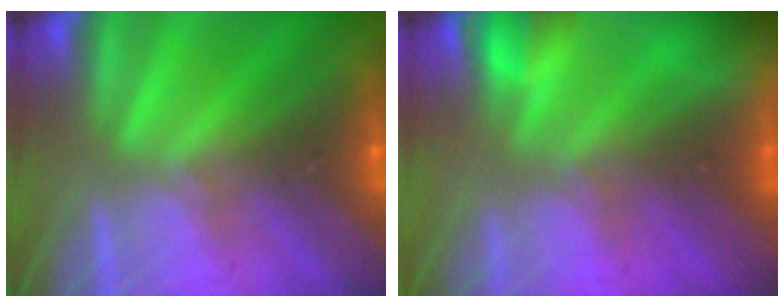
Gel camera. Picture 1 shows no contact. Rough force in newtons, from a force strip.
{"total": 4.9}